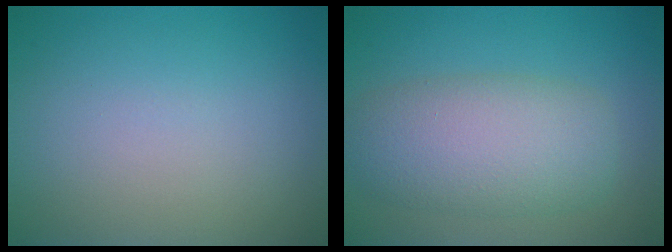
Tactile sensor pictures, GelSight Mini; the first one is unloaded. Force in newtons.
{"total": 6.5, "press": 6.5, "slide": 0.3}